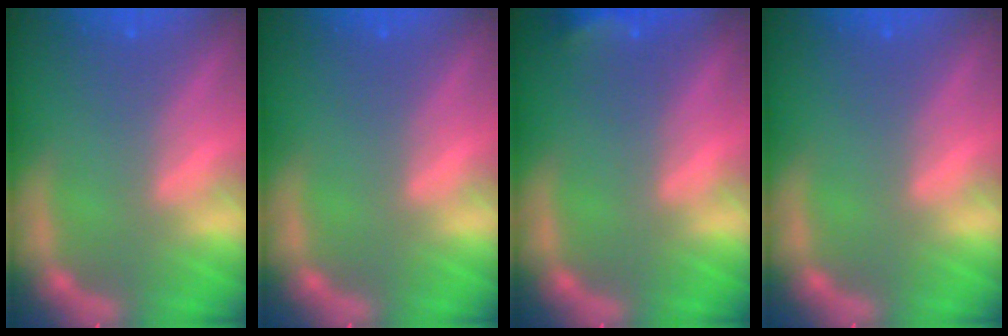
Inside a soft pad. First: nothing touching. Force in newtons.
{"total": 0.0}
{"total": 2.4}
{"total": 0.0}